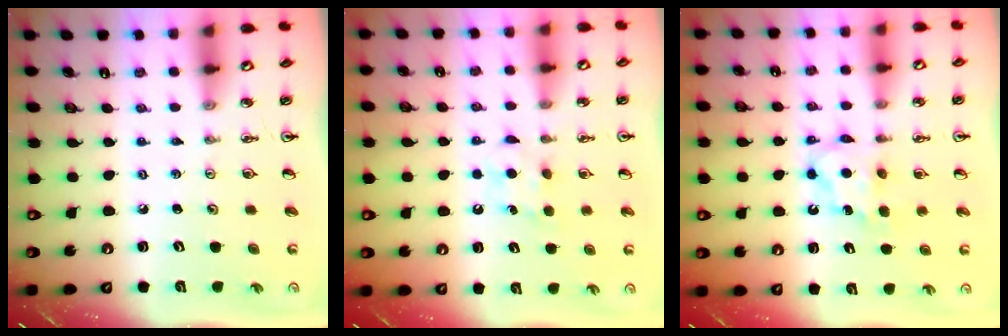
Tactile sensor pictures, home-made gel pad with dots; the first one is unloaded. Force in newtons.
{"total": 5.8, "press": 5.7, "slide": 1.0}
{"total": 6.7, "press": 6.7, "slide": 0.3}